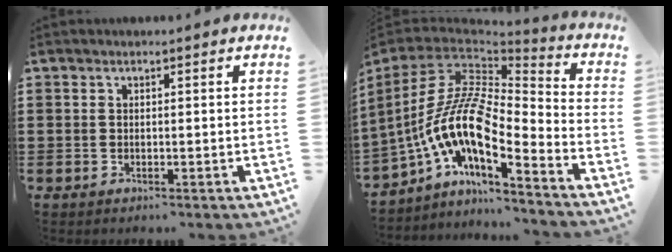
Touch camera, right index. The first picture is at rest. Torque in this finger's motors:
{"motor_torque": [1.60, -0.54, 1.05, 0.21]}